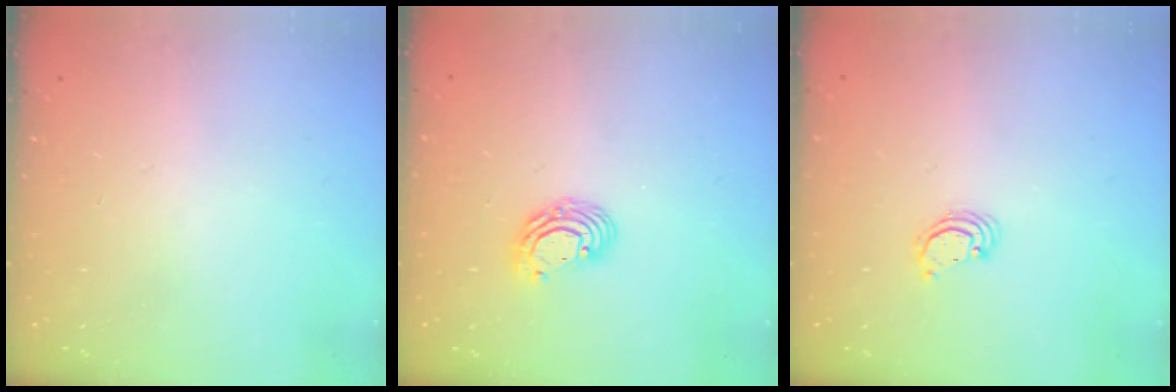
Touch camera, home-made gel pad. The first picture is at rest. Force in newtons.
{"total": 6.9, "press": 6.9, "slide": 0.8}
{"total": 2.2, "press": 2.2, "slide": 0.2}